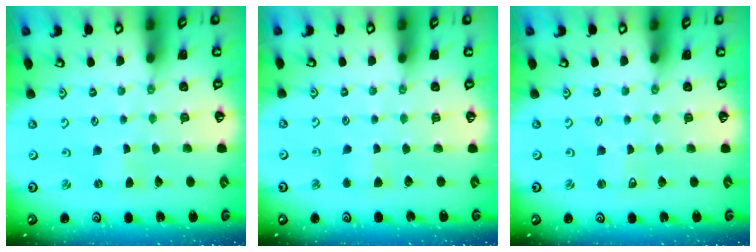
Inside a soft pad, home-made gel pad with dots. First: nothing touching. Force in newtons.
{"total": 2.8, "press": 2.8, "slide": 0.4}
{"total": 1.2, "press": 1.2, "slide": 0.2}